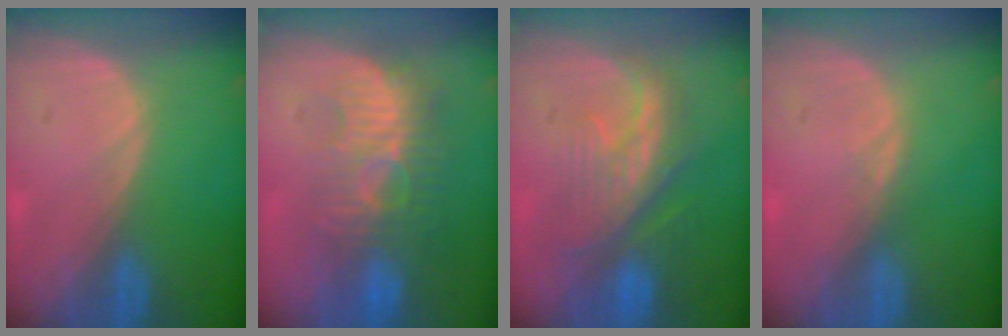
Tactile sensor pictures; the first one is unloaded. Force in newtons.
{"total": 9.1, "press": 8.7, "slide": 2.7}
{"total": 9.2, "press": 8.7, "slide": 3.2}
{"total": 0.5, "press": 0.5, "slide": 0.1}